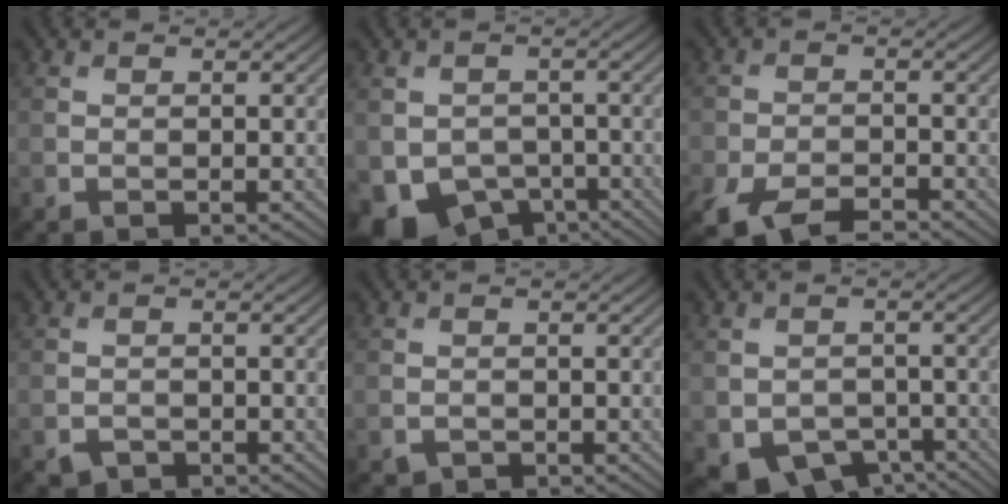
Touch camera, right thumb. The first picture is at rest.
{"total": 8.0, "force": [-4.2, 5.7, 3.7], "torque": [-0.082, -0.031, -0.071]}
{"total": 7.7, "force": [-5.7, 2.7, 4.4], "torque": [-0.085, -0.017, -0.108]}
{"total": 1.4, "force": [-1.1, 0.8, 0.3], "torque": [-0.005, -0.003, -0.022]}
{"total": 0.8, "force": [-0.6, 0.5, 0.1], "torque": [-0.003, -0.004, -0.012]}
{"total": 6.5, "force": [-3.7, 4.4, 3.0], "torque": [-0.059, -0.027, -0.051]}